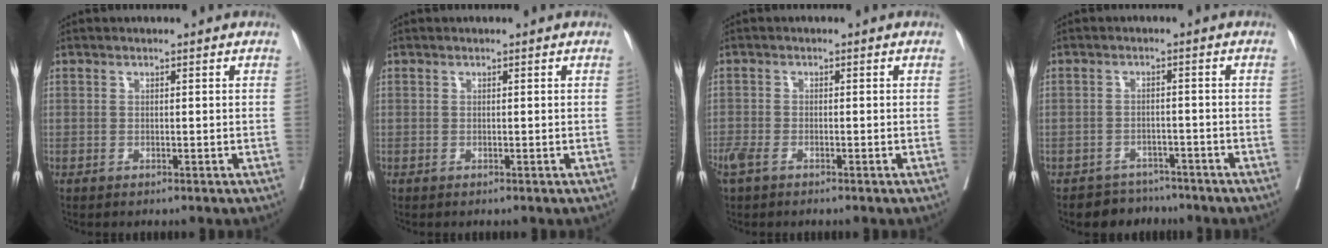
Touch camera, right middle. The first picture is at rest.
{"total": 0.0}
{"total": 3.6, "force": [-2.4, 1.5, 2.2], "torque": [-0.052, -0.008, -0.046]}
{"total": 4.9, "force": [-4.2, 2.3, -0.4], "torque": [0.015, 0.009, -0.064]}